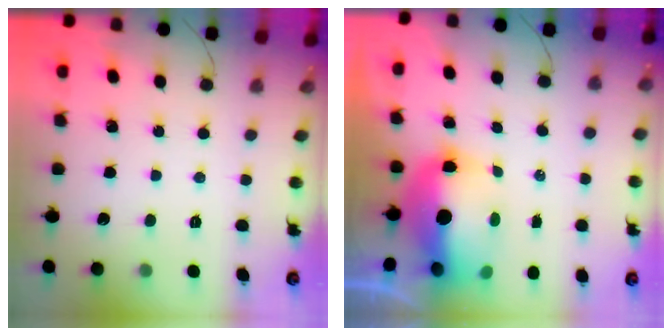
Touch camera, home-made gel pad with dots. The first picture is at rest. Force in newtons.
{"total": 12.4, "press": 12.1, "slide": 2.6}